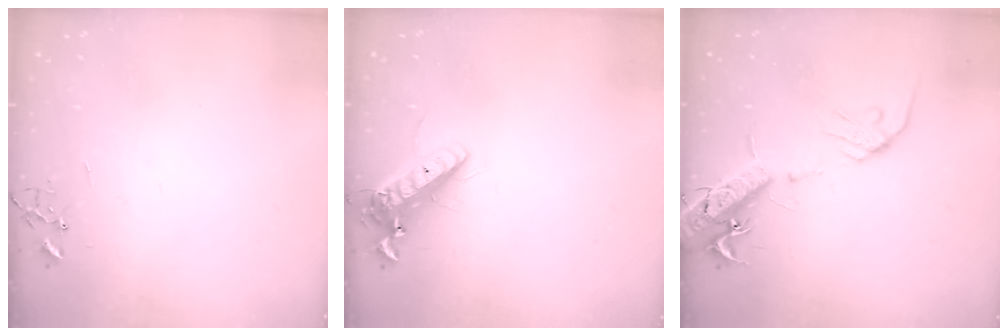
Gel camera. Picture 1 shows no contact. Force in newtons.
{"total": 14.3, "press": 14.1, "slide": 2.6}
{"total": 16.5, "press": 16.2, "slide": 3.6}